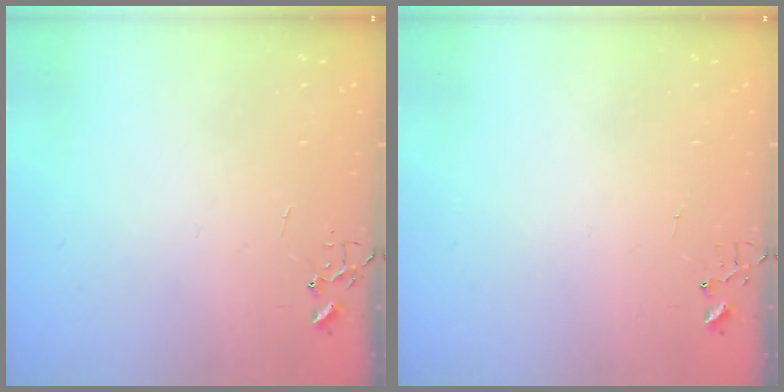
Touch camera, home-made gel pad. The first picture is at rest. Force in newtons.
{"total": 5.0, "press": 5.0, "slide": 0.4}